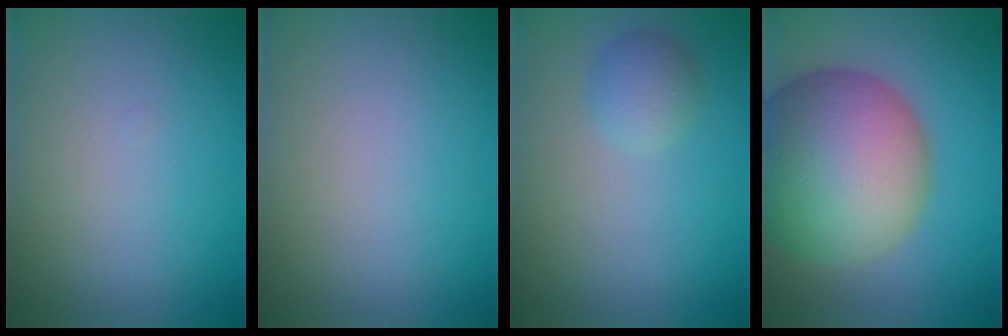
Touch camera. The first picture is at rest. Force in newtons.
{"total": 0.0}
{"total": 2.0, "press": 2.0, "slide": 0.1}
{"total": 14.7, "press": 14.7, "slide": 0.9}